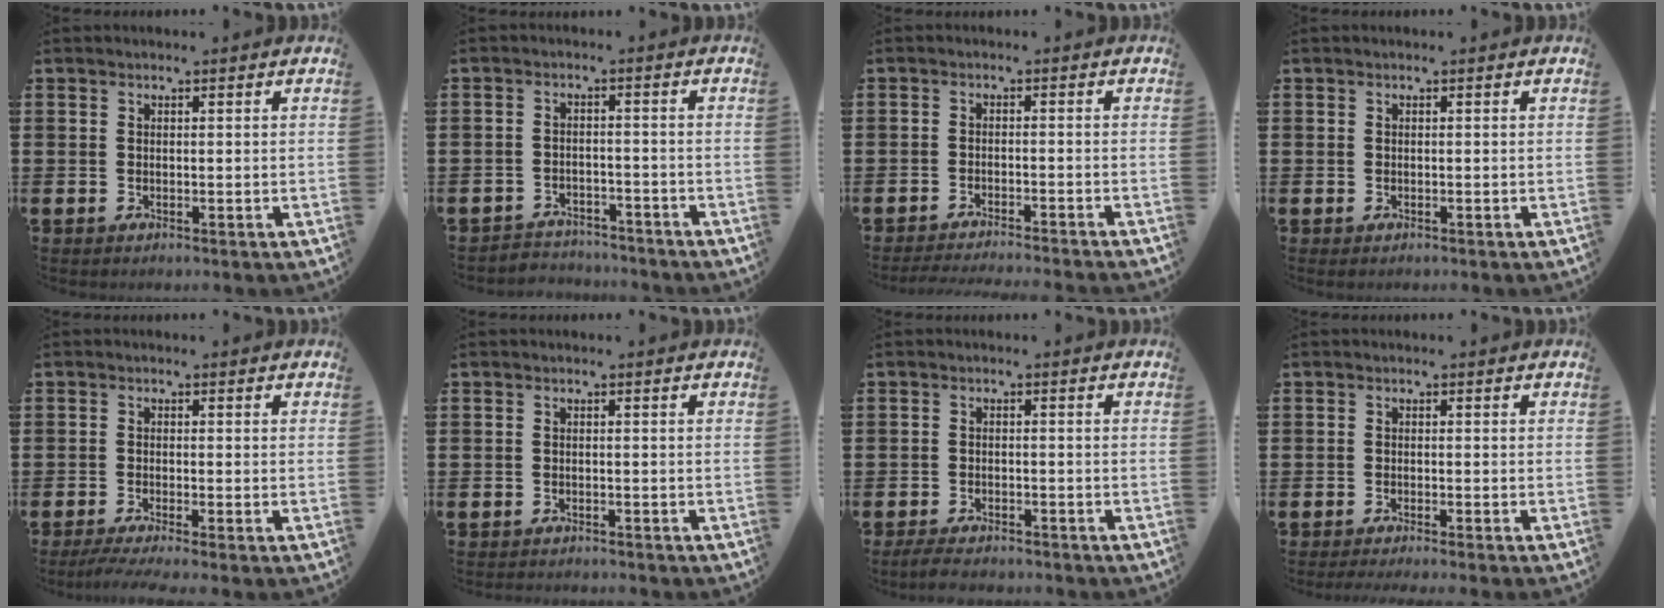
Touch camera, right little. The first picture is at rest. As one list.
[{"total": 2.5, "force": [-2.4, 0.4, -0.3], "torque": [-0.004, 0.003, -0.054]}, {"total": 2.1, "force": [-2.0, -0.3, 0.4], "torque": [-0.006, 0.003, -0.041]}, {"total": 0.0}, {"total": 1.8, "force": [-1.2, 0.1, 1.4], "torque": [-0.023, 0.000, -0.021]}, {"total": 0.8, "force": [-0.8, 0.0, -0.1], "torque": [-0.001, 0.000, -0.017]}, {"total": 2.1, "force": [-2.0, 0.2, 0.5], "torque": [-0.010, 0.006, -0.042]}, {"total": 1.0, "force": [-0.9, -0.2, 0.4], "torque": [-0.005, -0.001, -0.017]}]